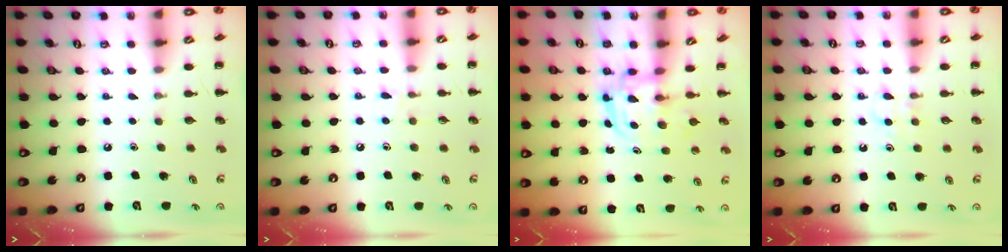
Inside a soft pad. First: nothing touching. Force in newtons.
{"total": 5.4, "press": 4.9, "slide": 2.2}
{"total": 2.7, "press": 2.7, "slide": 0.3}
{"total": 3.3, "press": 3.0, "slide": 1.2}